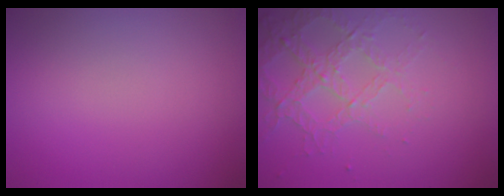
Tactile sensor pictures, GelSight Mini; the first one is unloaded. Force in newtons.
{"total": 4.3, "press": 2.9, "slide": 3.2}